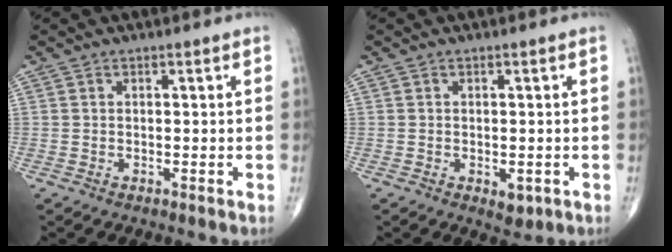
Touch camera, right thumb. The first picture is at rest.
{"total": 2.7, "force": [-0.8, 1.6, 2.0], "torque": [-0.017, -0.003, -0.004]}